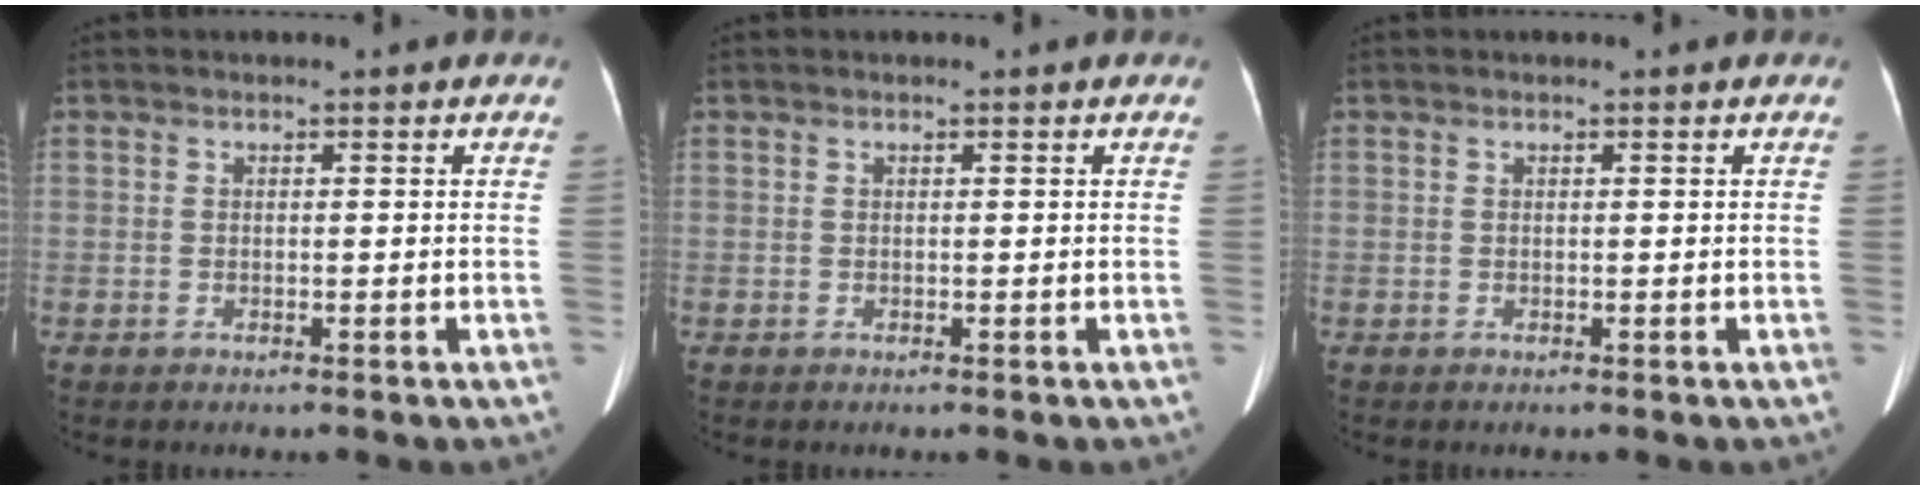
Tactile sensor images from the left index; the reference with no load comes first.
{"total": 0.0}
{"total": 0.0}